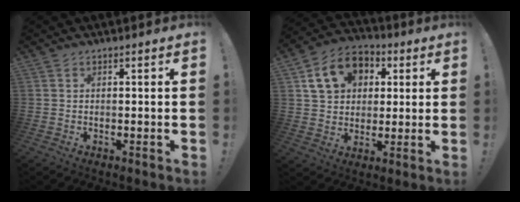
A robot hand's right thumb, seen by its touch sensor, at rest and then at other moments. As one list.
[{"total": 14.0, "force": [5.1, 11.1, 6.9], "torque": [-0.098, -0.008, 0.102]}]